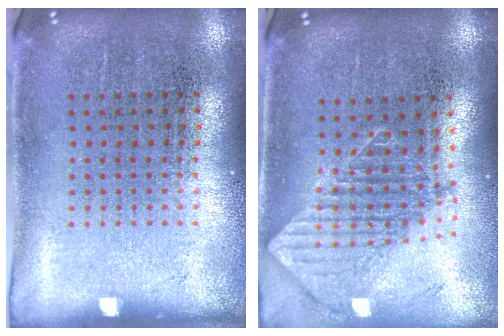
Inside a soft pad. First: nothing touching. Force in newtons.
{"total": 1.7, "press": 1.3, "slide": 1.0}